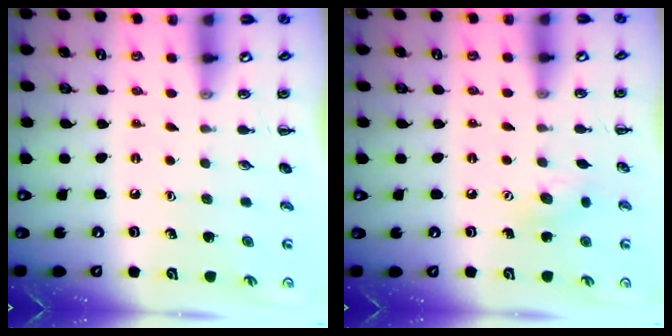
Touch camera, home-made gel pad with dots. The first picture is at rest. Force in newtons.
{"total": 6.9, "press": 6.8, "slide": 1.4}